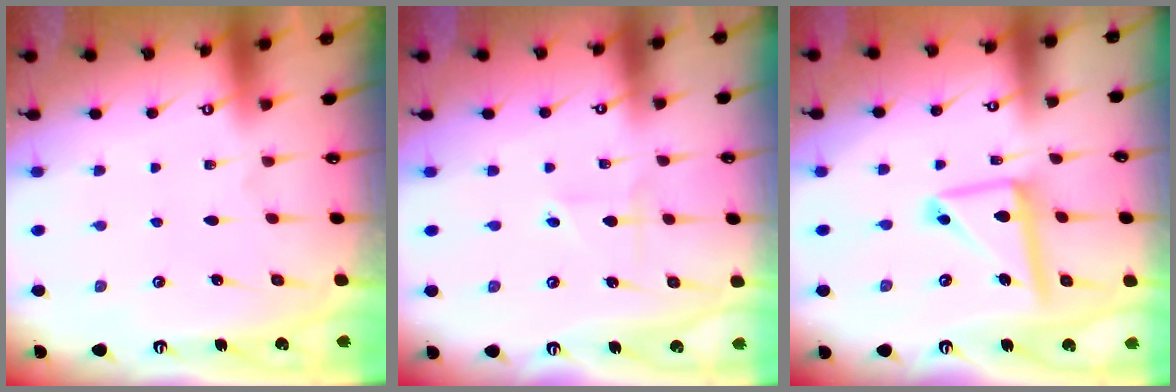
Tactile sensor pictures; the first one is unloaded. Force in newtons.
{"total": 1.9, "press": 1.8, "slide": 0.4}
{"total": 13.7, "press": 13.7, "slide": 1.4}